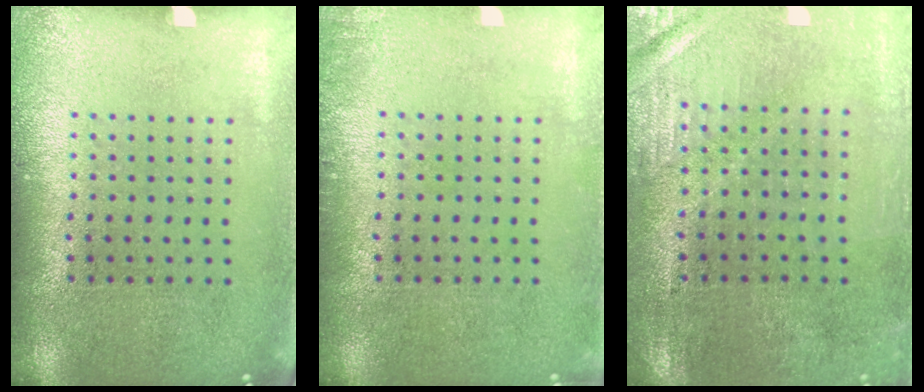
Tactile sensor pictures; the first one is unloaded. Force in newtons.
{"total": 1.0, "press": 1.0, "slide": 0.2}
{"total": 0.6, "press": 0.5, "slide": 0.3}